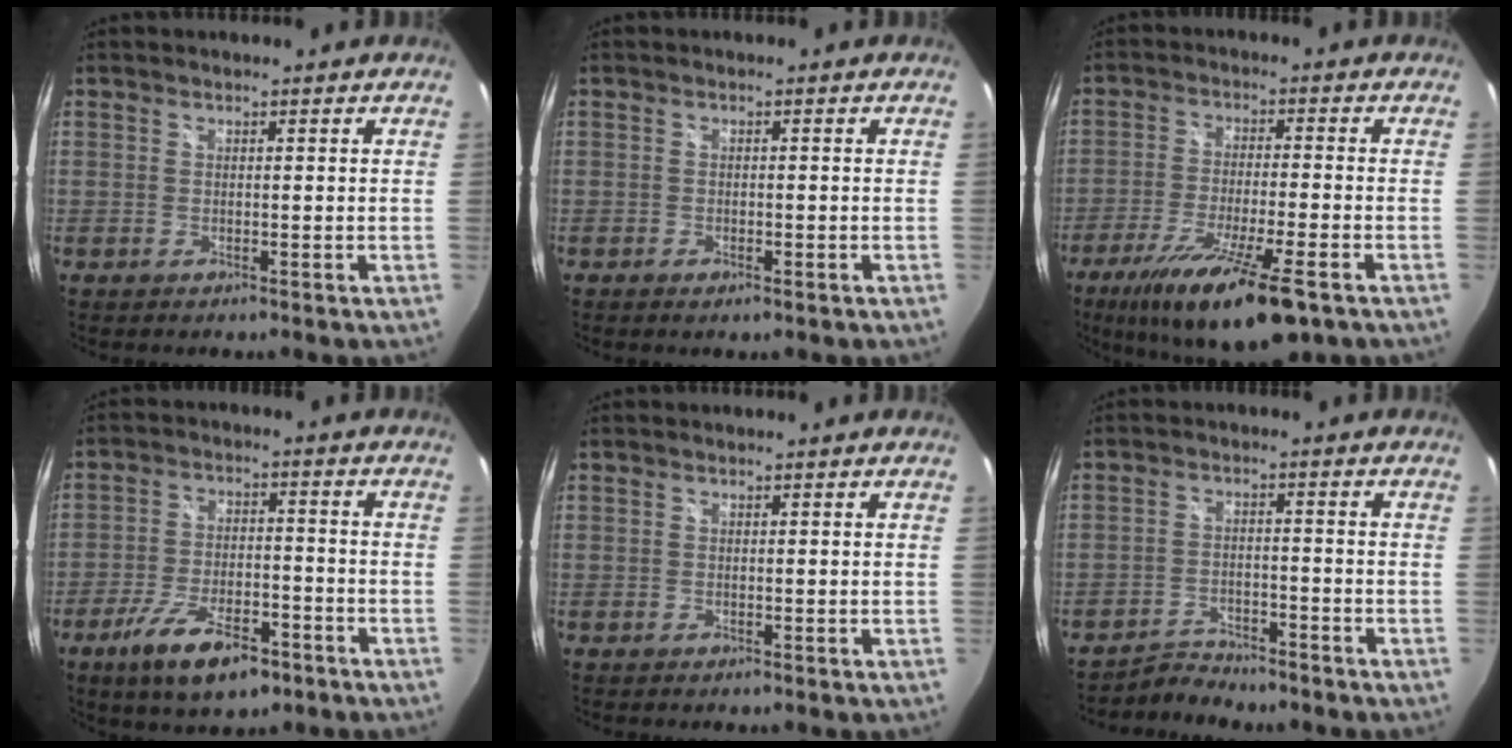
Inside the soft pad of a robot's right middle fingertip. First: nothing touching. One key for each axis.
{"total": 1.5, "fx": -0.9, "fy": 0.7, "fz": 1.0, "tx": -0.017, "ty": -0.004, "tz": -0.017}
{"total": 16.0, "fx": -9.8, "fy": 2.9, "fz": 12.3, "tx": -0.231, "ty": -0.047, "tz": -0.167}
{"total": 12.2, "fx": -7.6, "fy": 4.5, "fz": 8.5, "tx": -0.177, "ty": -0.018, "tz": -0.128}
{"total": 0.0}
{"total": 5.2, "fx": -5.0, "fy": 1.5, "fz": 0.6, "tx": -0.025, "ty": 0.004, "tz": -0.083}